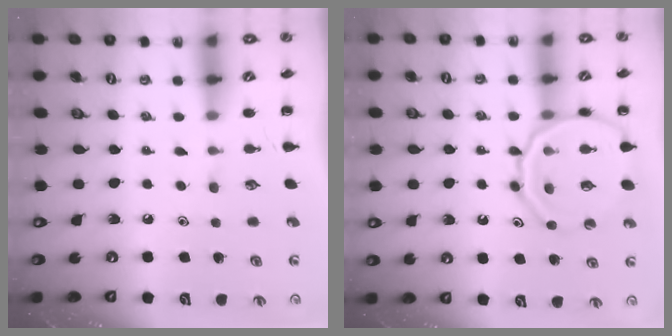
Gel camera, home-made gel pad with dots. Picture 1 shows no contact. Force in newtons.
{"total": 16.7, "press": 16.6, "slide": 1.9}